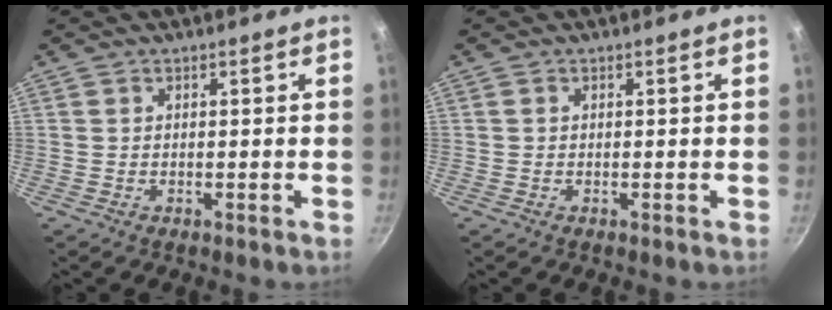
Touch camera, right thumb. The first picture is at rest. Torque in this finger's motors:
{"motor_torque": [-0.37, -0.50, 0.21, 0.07, -0.03]}